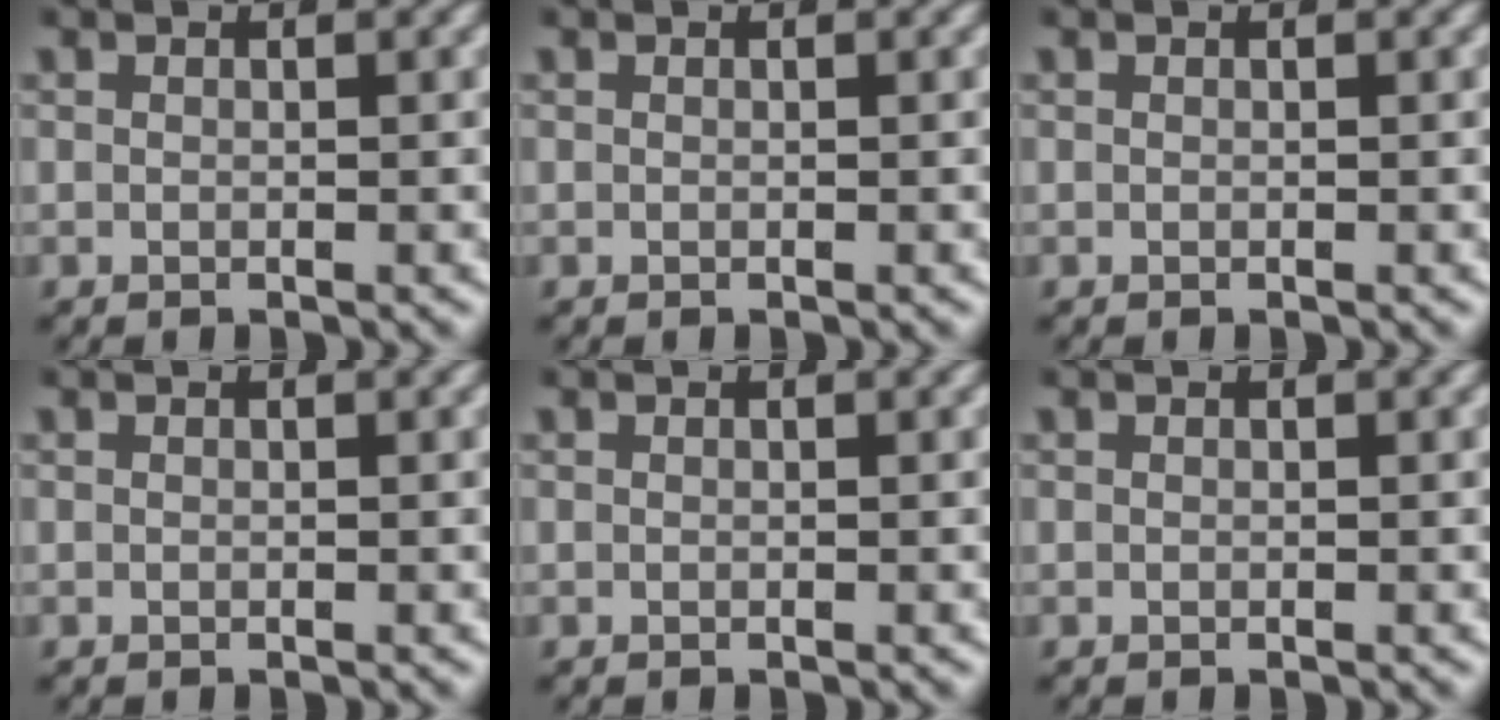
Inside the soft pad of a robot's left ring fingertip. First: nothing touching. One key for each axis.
{"total": 0.0}
{"total": 0.0}
{"total": 0.0}
{"total": 0.0}
{"total": 0.0}